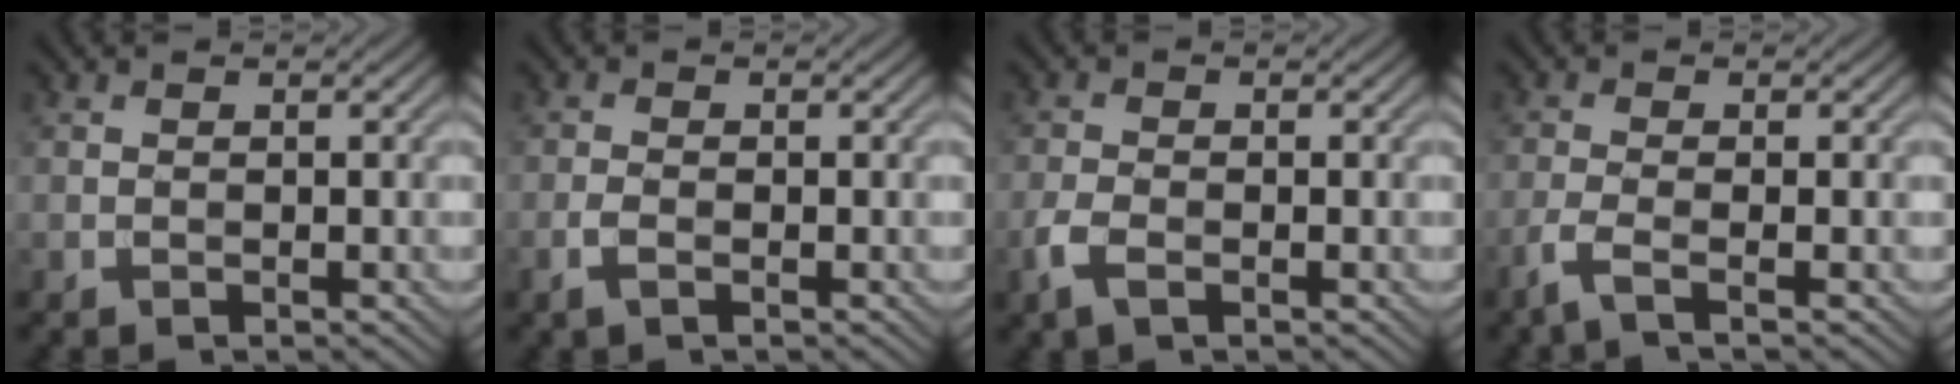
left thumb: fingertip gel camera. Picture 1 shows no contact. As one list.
[{"total": 1.8, "force": [-0.9, 0.6, 1.4], "torque": [-0.034, 0.000, -0.021]}, {"total": 3.0, "force": [-1.5, 1.4, 2.2], "torque": [-0.054, -0.005, -0.035]}, {"total": 3.0, "force": [-1.7, 0.4, 2.4], "torque": [-0.050, 0.001, -0.051]}]